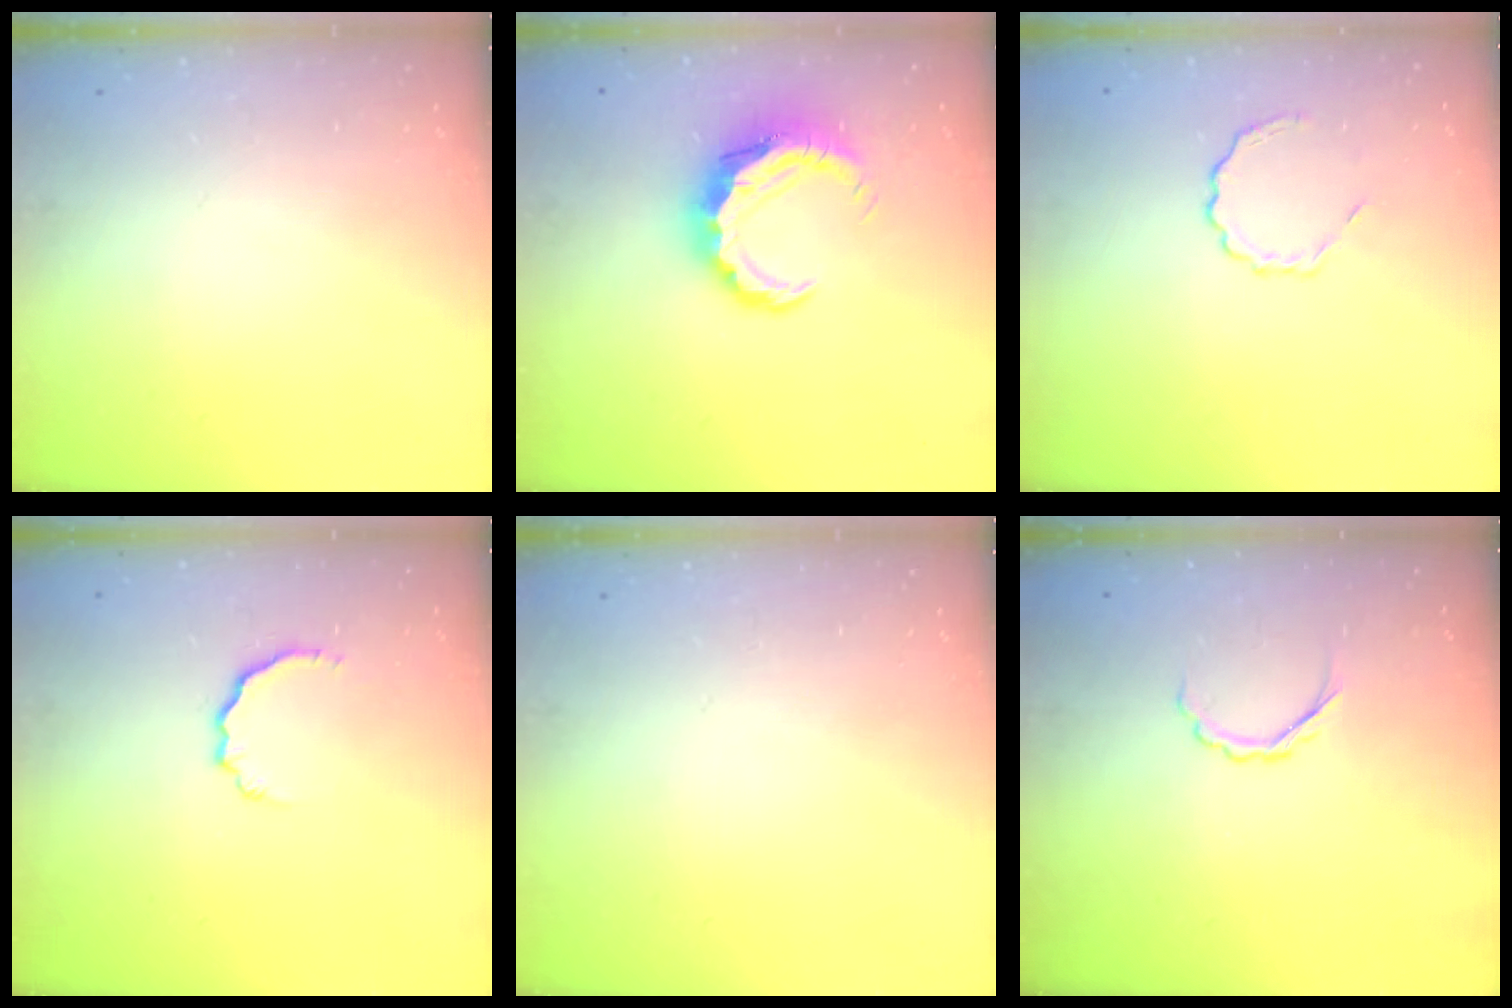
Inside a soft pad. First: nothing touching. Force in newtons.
{"total": 8.5, "press": 8.4, "slide": 1.0}
{"total": 3.8, "press": 3.6, "slide": 1.1}
{"total": 4.1, "press": 3.9, "slide": 1.0}
{"total": 0.0}
{"total": 2.9, "press": 2.8, "slide": 0.9}